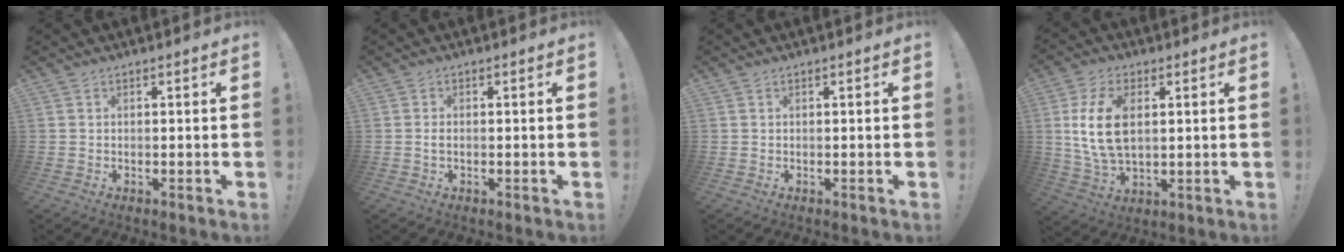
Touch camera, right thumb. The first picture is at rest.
{"total": 0.9, "force": [-0.2, 0.3, 0.9], "torque": [-0.015, 0.003, -0.004]}
{"total": 0.0}
{"total": 13.2, "force": [2.3, 7.6, 10.5], "torque": [-0.201, -0.006, 0.042]}